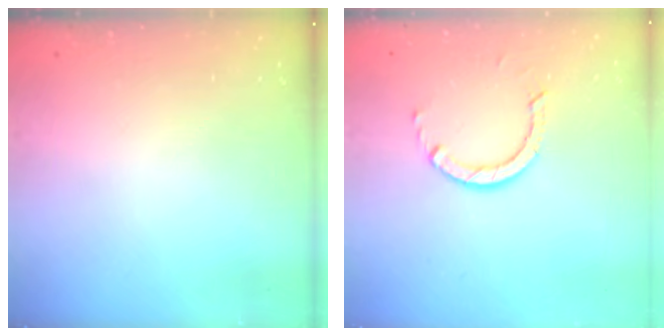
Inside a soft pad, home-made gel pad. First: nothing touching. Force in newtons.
{"total": 3.2, "press": 3.2, "slide": 0.0}